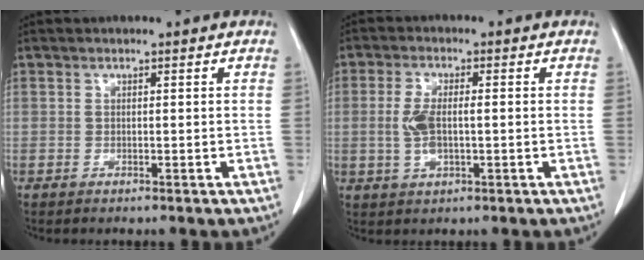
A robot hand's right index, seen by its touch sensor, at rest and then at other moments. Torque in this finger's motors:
{"motor_torque": [0.21, -0.01, 0.11, 0.07]}